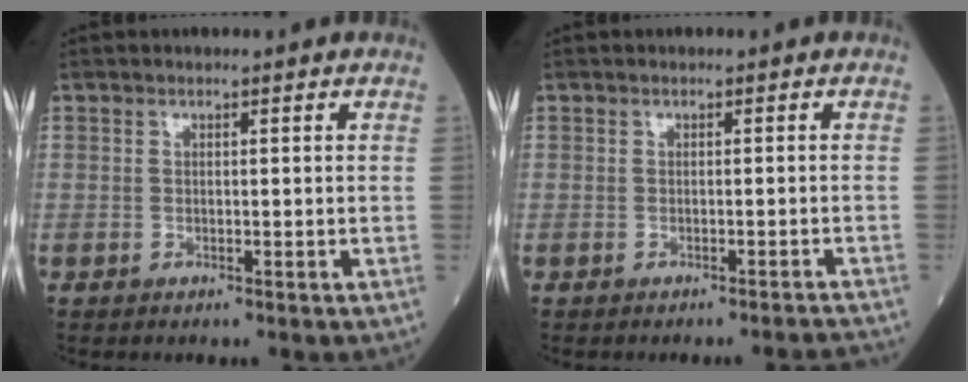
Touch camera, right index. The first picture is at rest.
{"total": 3.2, "force": [-3.1, -0.8, 0.3], "torque": [0.001, -0.005, -0.035]}